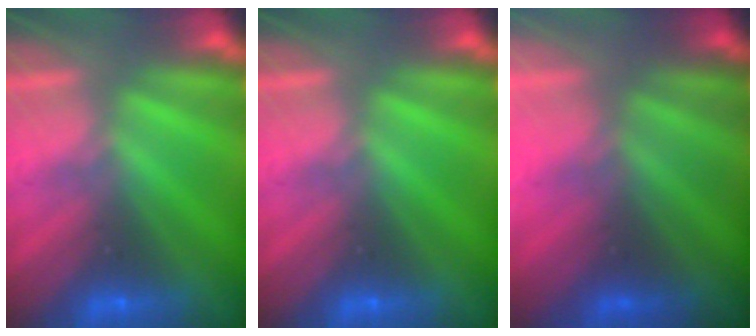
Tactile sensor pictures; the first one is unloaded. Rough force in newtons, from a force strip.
{"total": 0.0}
{"total": 2.7}